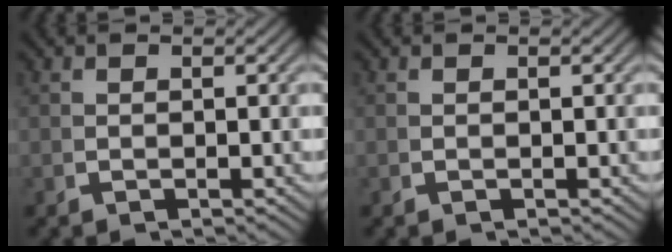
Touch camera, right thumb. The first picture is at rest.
{"total": 0.0}